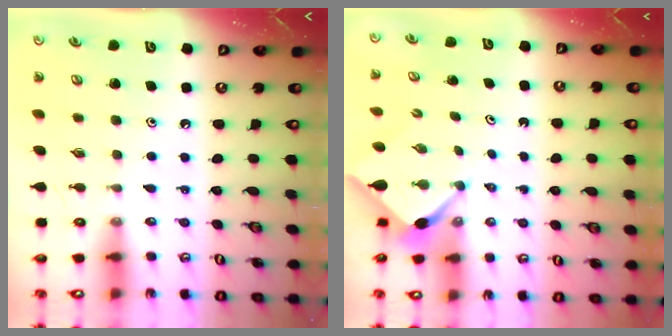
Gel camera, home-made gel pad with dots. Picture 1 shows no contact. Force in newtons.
{"total": 2.4, "press": 2.4, "slide": 0.2}